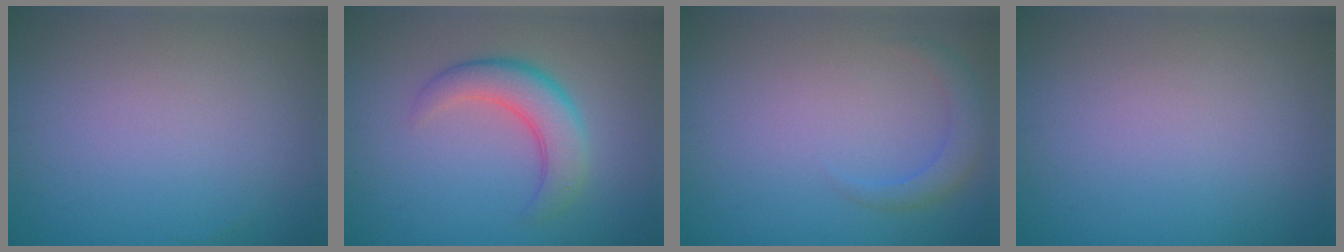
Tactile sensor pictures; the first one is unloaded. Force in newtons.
{"total": 4.6, "press": 4.5, "slide": 0.3}
{"total": 1.9, "press": 1.9, "slide": 0.1}
{"total": 0.0}